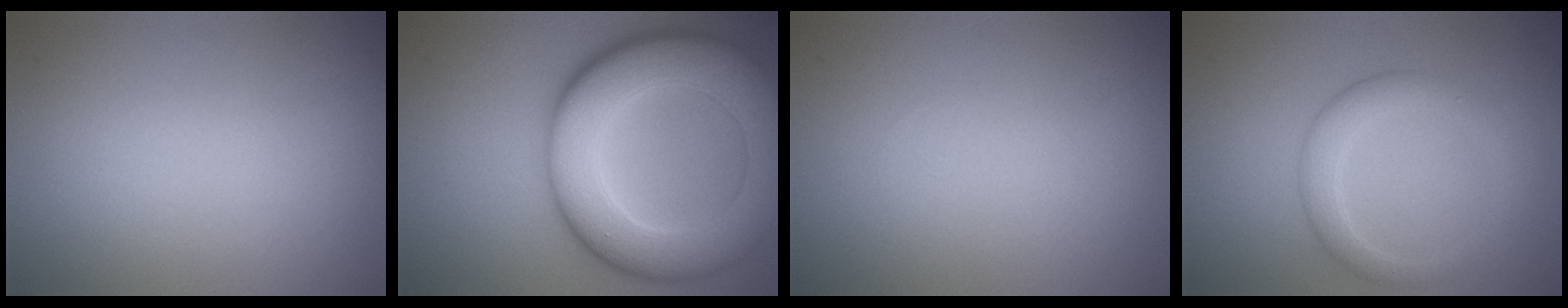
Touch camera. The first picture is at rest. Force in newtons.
{"total": 11.7, "press": 11.7, "slide": 0.5}
{"total": 0.0}
{"total": 2.9, "press": 2.9, "slide": 0.2}